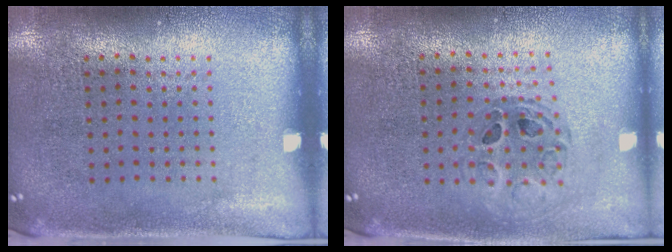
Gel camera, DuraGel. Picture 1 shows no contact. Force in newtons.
{"total": 0.8, "press": 0.8, "slide": 0.1}